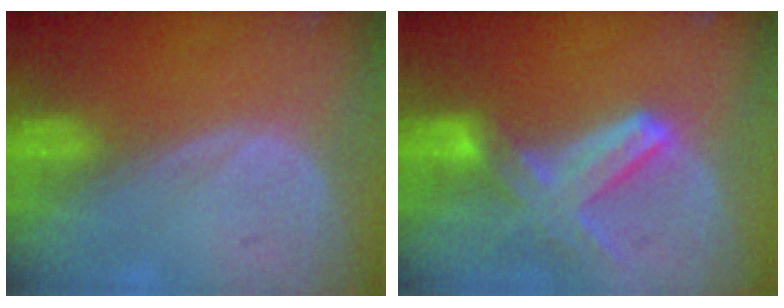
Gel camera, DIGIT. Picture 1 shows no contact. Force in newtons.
{"total": 8.0, "press": 7.0, "slide": 3.8}